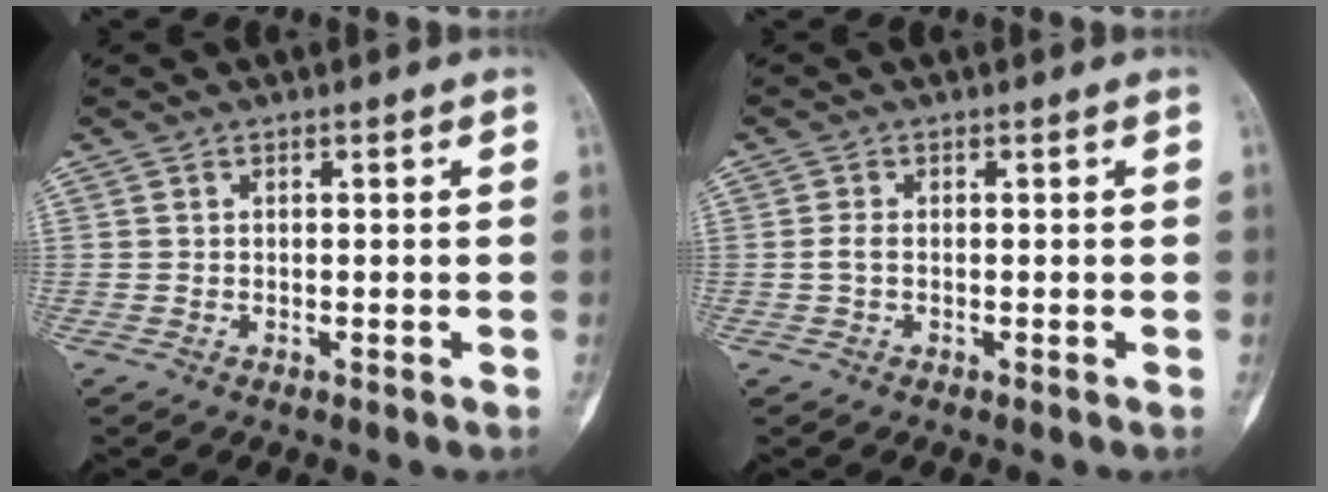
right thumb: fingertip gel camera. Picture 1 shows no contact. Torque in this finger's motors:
{"motor_torque": [-0.08, -0.11, 0.09, -0.48, -0.01]}